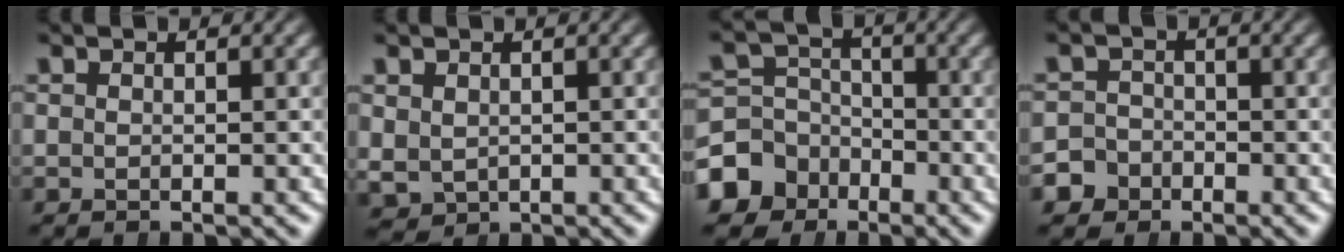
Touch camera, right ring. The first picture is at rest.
{"total": 2.9, "force": [-0.4, 2.8, 0.9], "torque": [-0.026, -0.027, 0.015]}
{"total": 7.8, "force": [-3.5, 6.6, 2.4], "torque": [-0.038, -0.036, -0.052]}
{"total": 4.8, "force": [-2.7, 4.0, 0.2], "torque": [-0.007, -0.016, -0.048]}